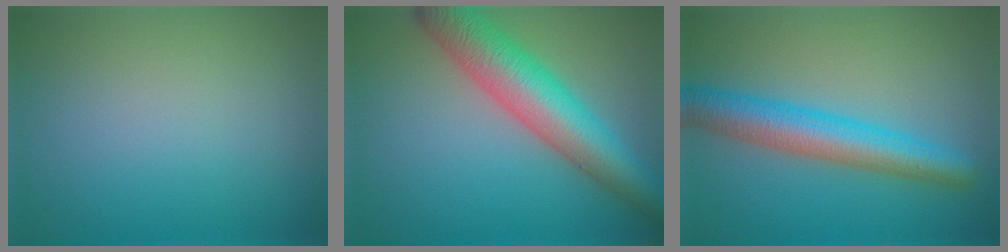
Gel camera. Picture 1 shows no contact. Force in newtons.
{"total": 8.7, "press": 8.7, "slide": 0.2}
{"total": 6.1, "press": 6.1, "slide": 0.1}